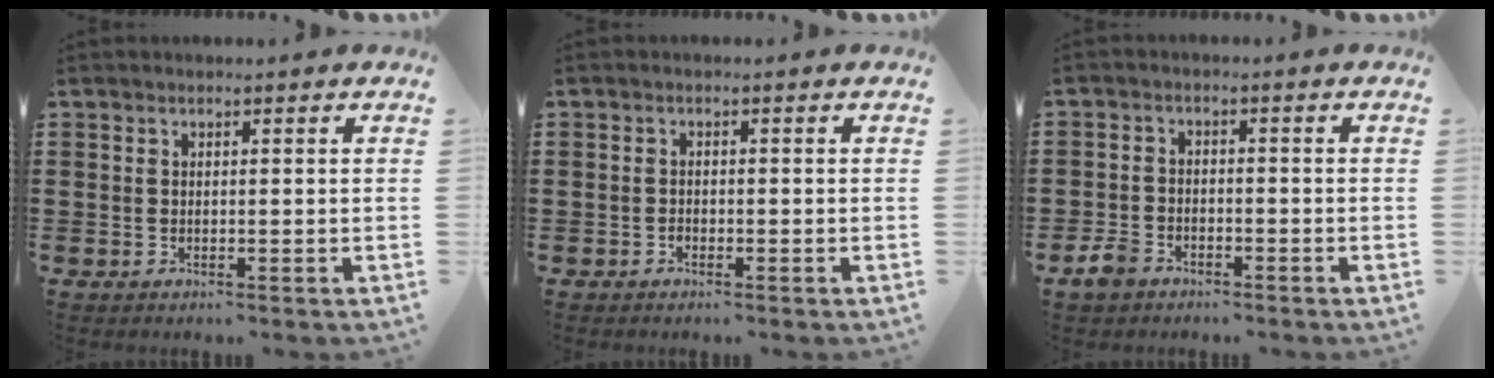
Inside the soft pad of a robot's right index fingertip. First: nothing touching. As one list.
[{"total": 0.6, "force": [-0.6, 0.2, 0.2], "torque": [-0.006, -0.002, -0.011]}, {"total": 3.0, "force": [-2.2, 1.7, 1.1], "torque": [-0.042, -0.003, -0.048]}]